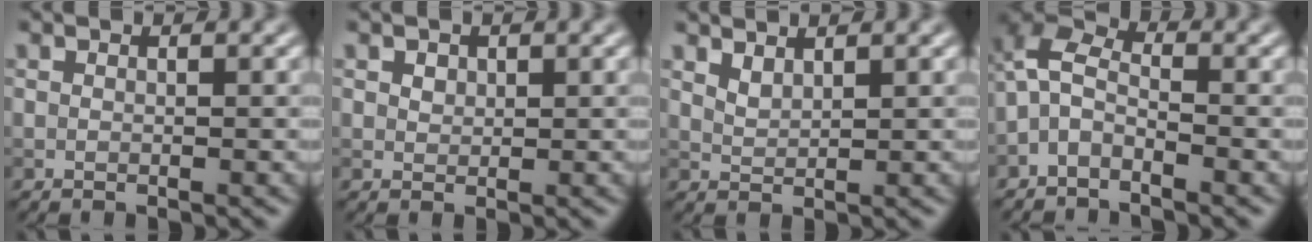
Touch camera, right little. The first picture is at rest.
{"total": 1.0, "force": [0.6, 0.7, 0.3], "torque": [-0.006, 0.001, 0.010]}
{"total": 1.4, "force": [1.3, 0.3, 0.5], "torque": [-0.015, -0.002, 0.029]}
{"total": 3.5, "force": [-1.6, 1.8, 2.5], "torque": [-0.054, 0.014, -0.046]}